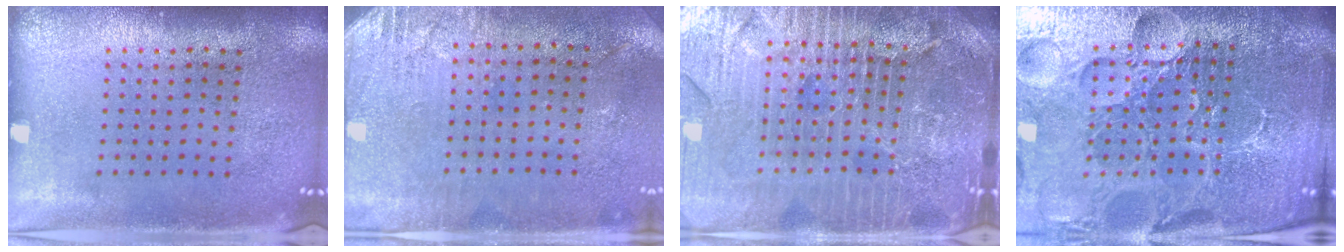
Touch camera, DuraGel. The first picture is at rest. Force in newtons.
{"total": 2.8, "press": 2.3, "slide": 1.6}
{"total": 5.4, "press": 4.9, "slide": 2.3}
{"total": 6.4, "press": 5.8, "slide": 2.8}